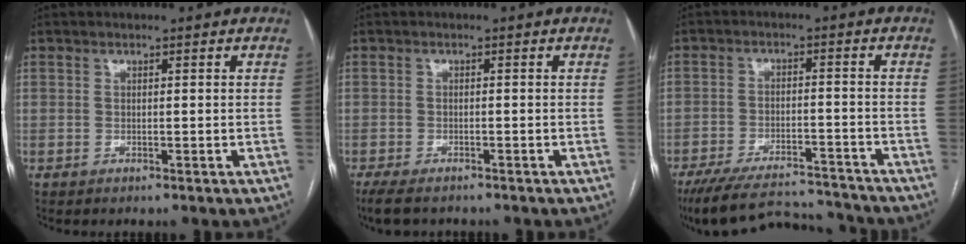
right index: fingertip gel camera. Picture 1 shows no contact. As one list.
[{"total": 5.6, "force": [-4.5, 1.9, 2.7], "torque": [-0.046, -0.013, -0.070]}, {"total": 15.4, "force": [-14.4, 2.9, 4.8], "torque": [-0.096, 0.003, -0.215]}]